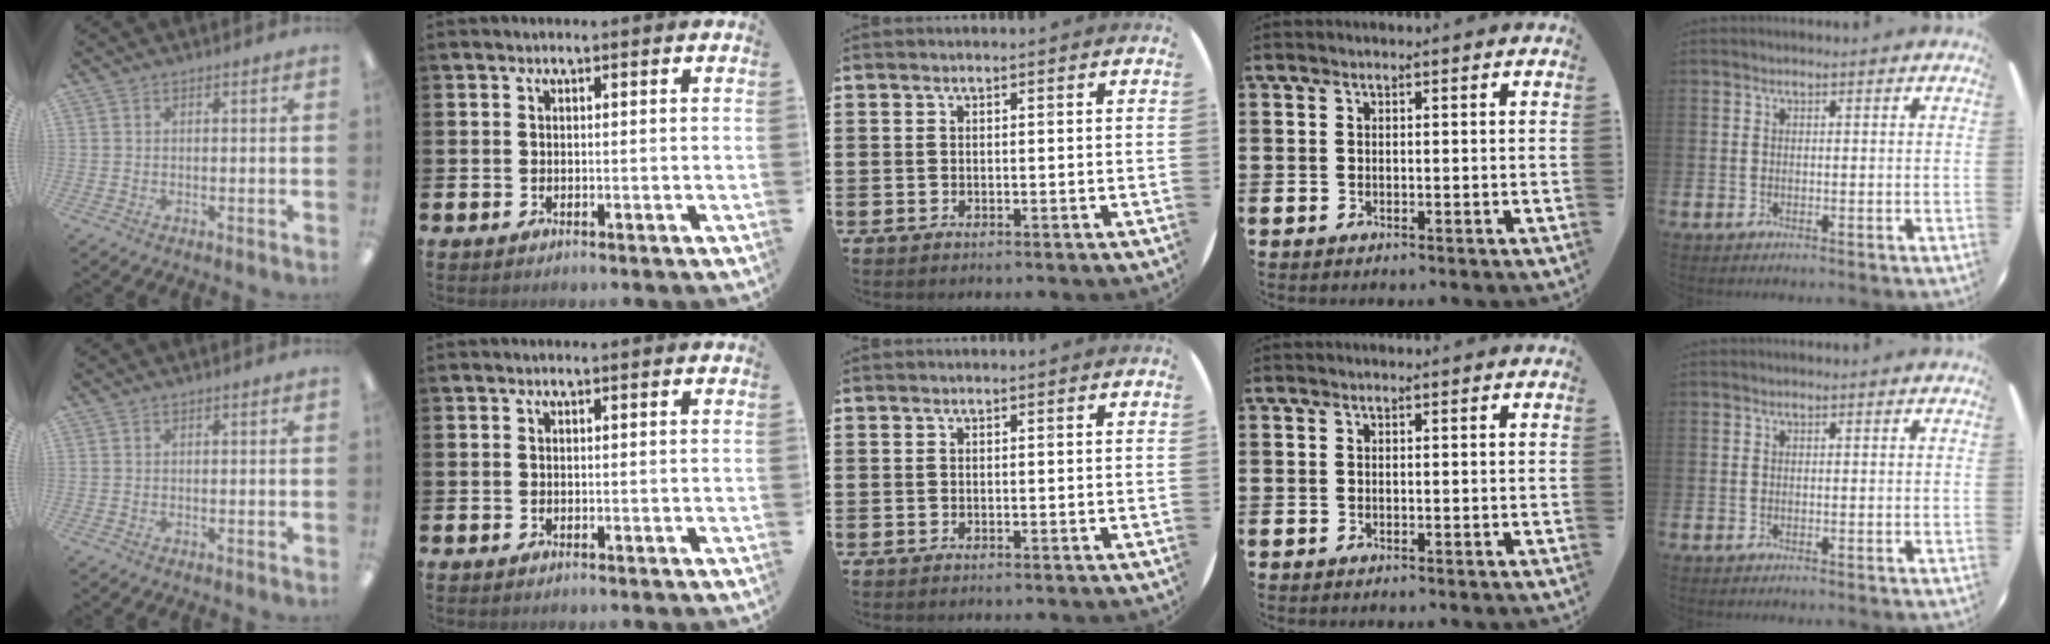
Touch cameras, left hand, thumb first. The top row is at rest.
{}